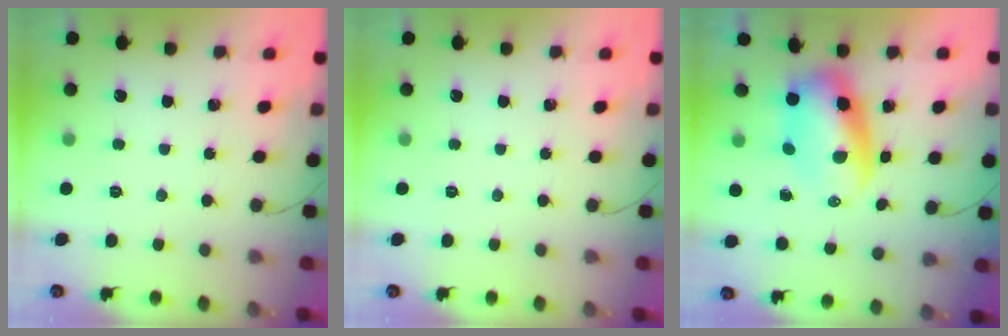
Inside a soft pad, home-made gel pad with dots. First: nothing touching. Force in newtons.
{"total": 0.0}
{"total": 7.6, "press": 7.3, "slide": 2.0}